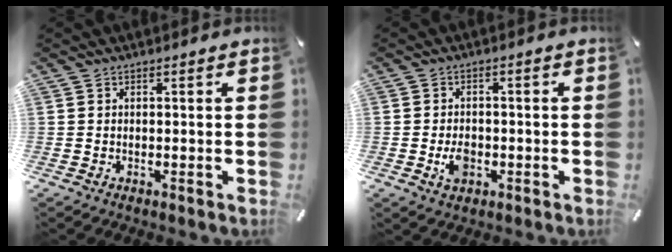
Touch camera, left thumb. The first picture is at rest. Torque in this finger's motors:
{"motor_torque": [0.78, 0.80, 0.33, -0.20, 0.00]}